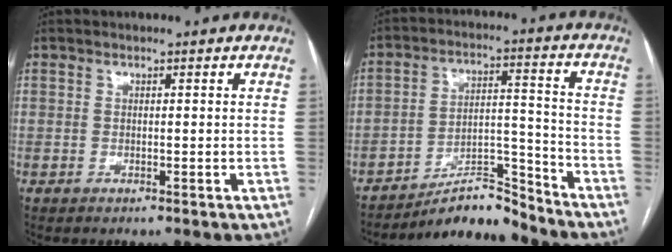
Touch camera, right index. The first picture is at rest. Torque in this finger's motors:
{"motor_torque": [-0.11, -0.23, -0.20, -0.07]}